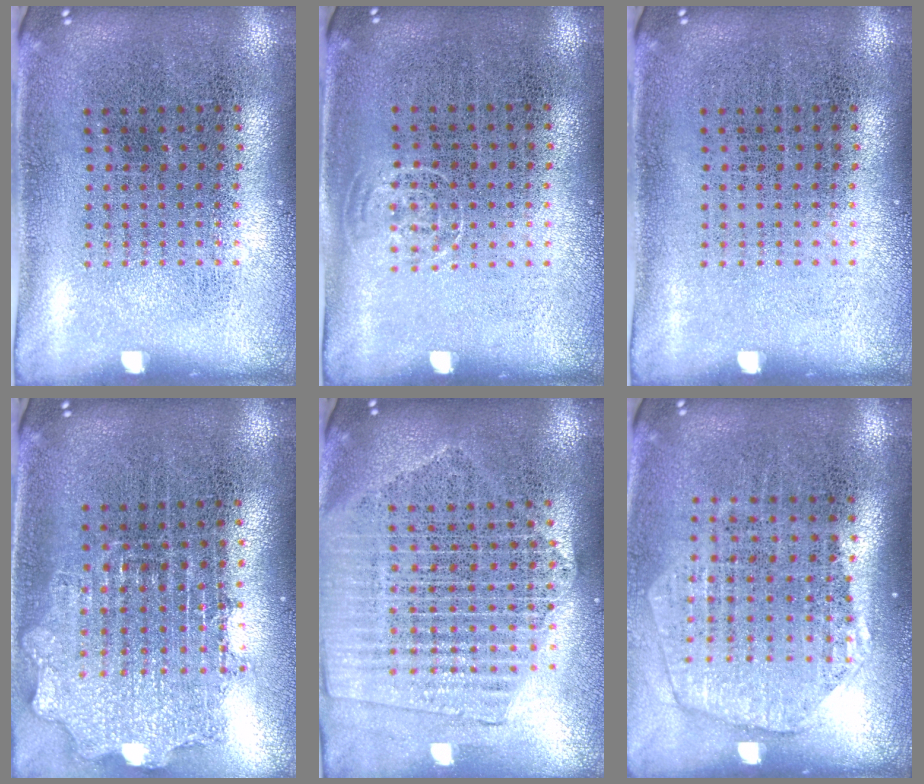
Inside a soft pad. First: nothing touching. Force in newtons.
{"total": 0.7, "press": 0.5, "slide": 0.4}
{"total": 0.0}
{"total": 1.8, "press": 1.4, "slide": 1.0}
{"total": 2.1, "press": 1.9, "slide": 0.9}
{"total": 1.8, "press": 1.7, "slide": 0.8}